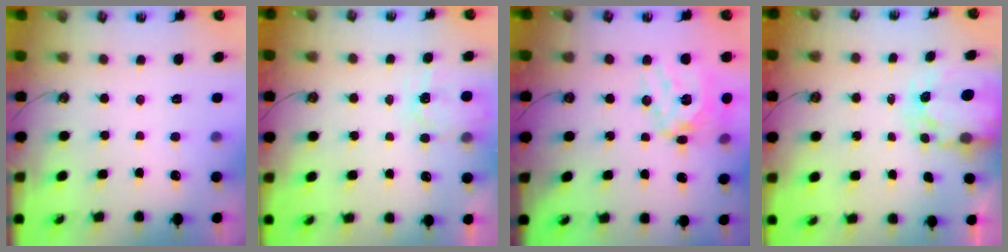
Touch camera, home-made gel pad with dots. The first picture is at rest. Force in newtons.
{"total": 3.7, "press": 3.6, "slide": 0.5}
{"total": 15.7, "press": 15.4, "slide": 2.9}
{"total": 5.5, "press": 5.5, "slide": 0.5}